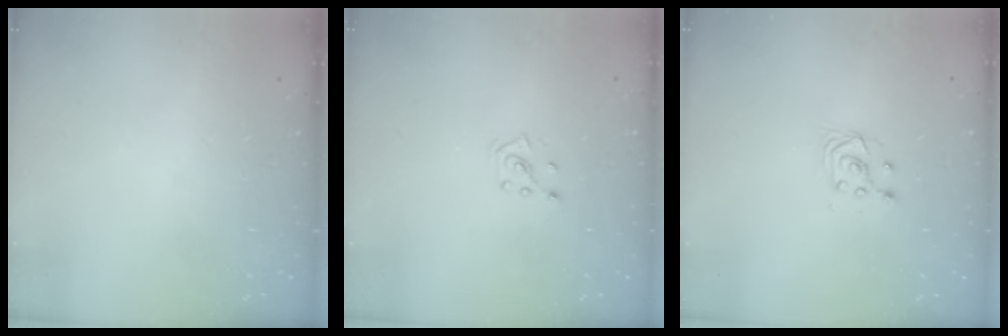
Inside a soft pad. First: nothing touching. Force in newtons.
{"total": 2.8, "press": 2.8, "slide": 0.2}
{"total": 2.9, "press": 2.6, "slide": 1.3}